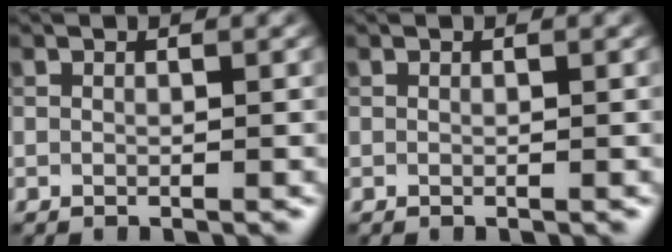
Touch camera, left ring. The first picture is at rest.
{"total": 0.0}